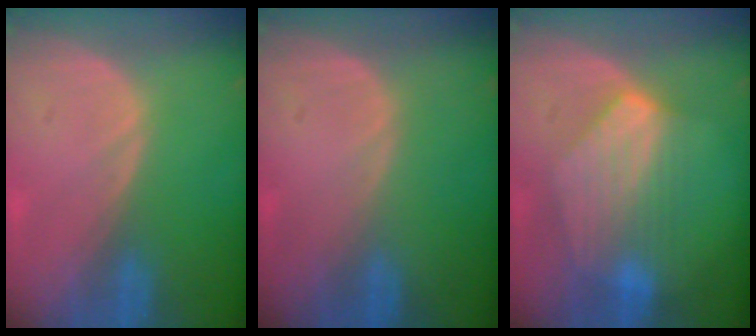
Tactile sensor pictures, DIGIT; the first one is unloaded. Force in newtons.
{"total": 0.0}
{"total": 7.4, "press": 7.2, "slide": 1.6}